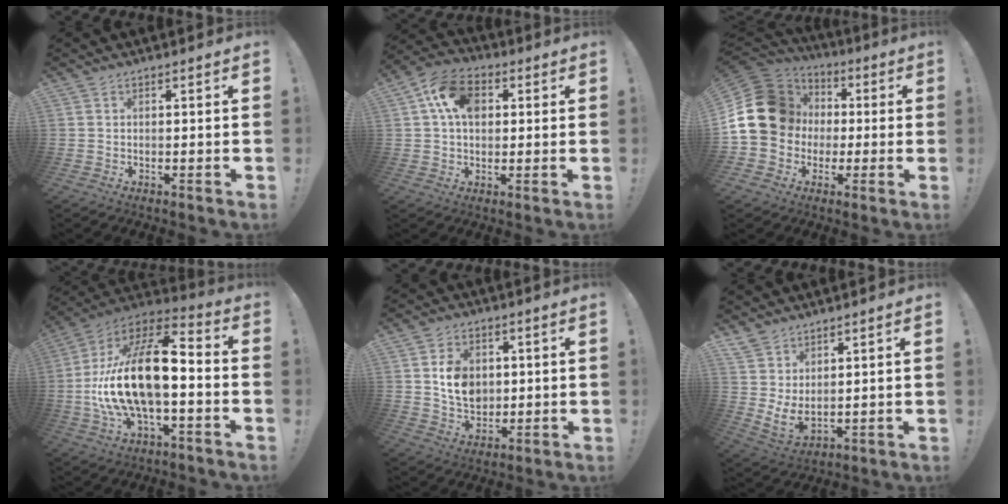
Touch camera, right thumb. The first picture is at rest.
{"total": 12.0, "force": [3.5, 8.4, 7.7], "torque": [-0.125, 0.006, 0.068]}
{"total": 21.1, "force": [2.3, 18.0, 10.7], "torque": [-0.170, 0.004, 0.071]}
{"total": 22.4, "force": [-2.6, 10.1, 19.8], "torque": [-0.362, 0.012, -0.040]}
{"total": 10.0, "force": [1.2, 8.5, 5.2], "torque": [-0.074, 0.004, 0.030]}
{"total": 6.2, "force": [3.6, 3.3, 3.7], "torque": [-0.075, -0.037, 0.072]}